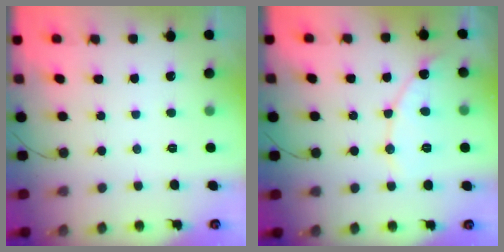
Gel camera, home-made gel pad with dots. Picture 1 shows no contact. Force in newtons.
{"total": 9.2, "press": 9.2, "slide": 0.7}